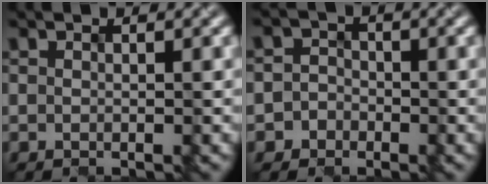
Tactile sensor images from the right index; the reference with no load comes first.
{"total": 2.3, "force": [-1.5, 1.8, -0.4], "torque": [0.023, 0.000, -0.028]}